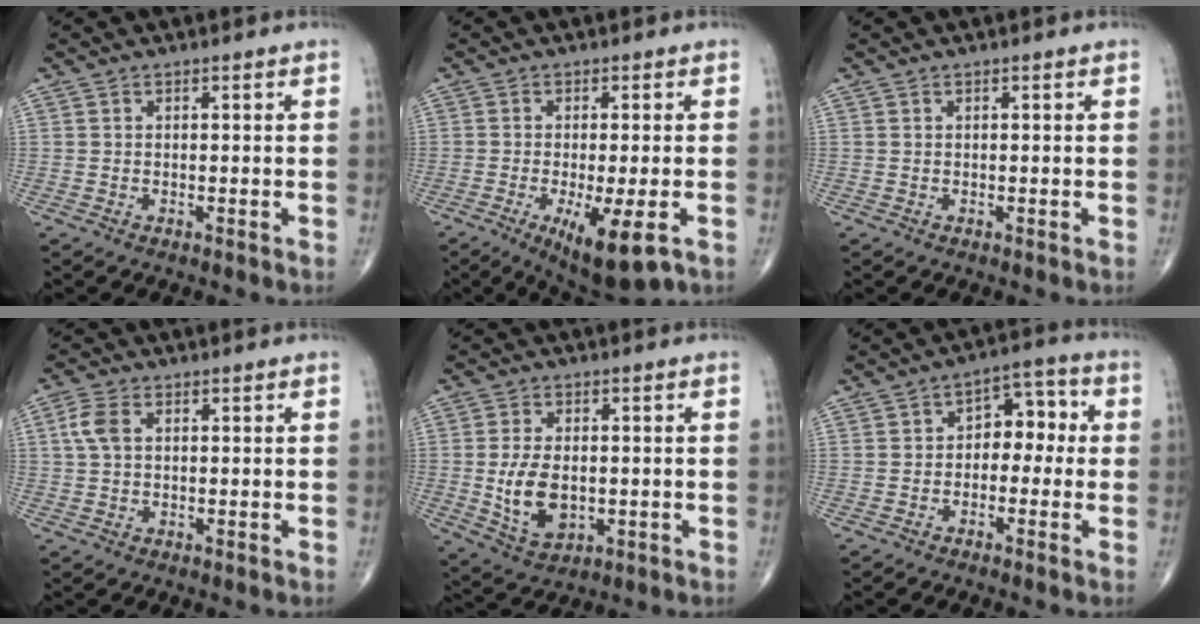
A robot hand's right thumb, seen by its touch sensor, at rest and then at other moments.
{"total": 9.7, "force": [-3.7, 2.4, 8.6], "torque": [-0.142, -0.018, -0.052]}
{"total": 0.0}
{"total": 4.2, "force": [1.0, 2.6, 3.2], "torque": [-0.077, 0.010, 0.018]}
{"total": 9.2, "force": [-0.7, 5.6, 7.3], "torque": [-0.124, -0.009, -0.003]}
{"total": 7.1, "force": [-0.2, 4.8, 5.3], "torque": [-0.035, 0.035, -0.016]}